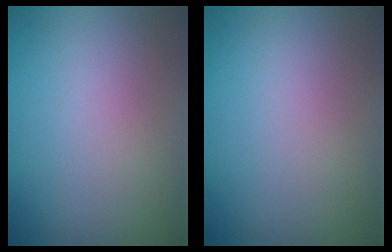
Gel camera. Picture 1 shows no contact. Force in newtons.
{"total": 0.0}